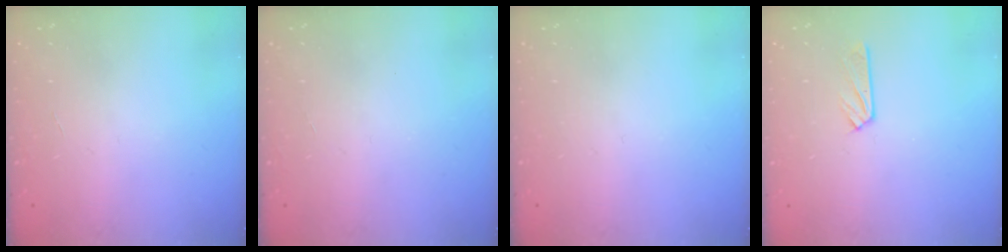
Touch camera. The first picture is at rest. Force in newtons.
{"total": 0.0}
{"total": 0.0}
{"total": 3.2, "press": 3.2, "slide": 0.3}